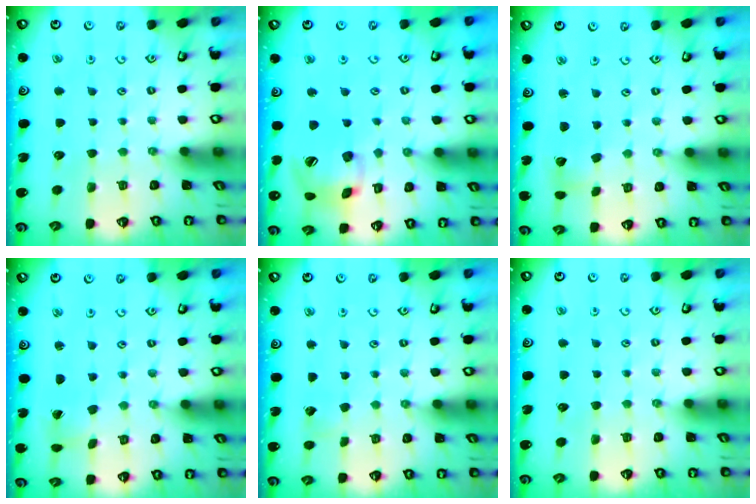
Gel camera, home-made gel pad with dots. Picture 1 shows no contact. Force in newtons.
{"total": 16.1, "press": 15.9, "slide": 2.3}
{"total": 2.4, "press": 2.4, "slide": 0.3}
{"total": 1.7, "press": 1.7, "slide": 0.1}
{"total": 2.2, "press": 2.2, "slide": 0.2}
{"total": 0.0}